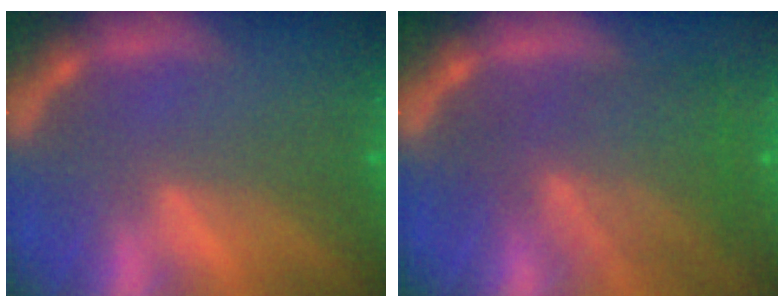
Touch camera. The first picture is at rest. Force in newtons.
{"total": 7.1}